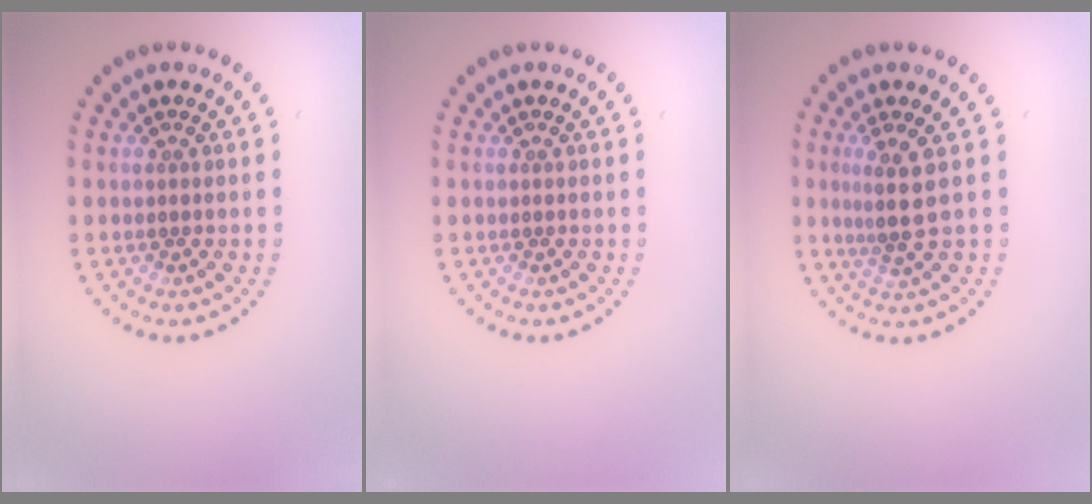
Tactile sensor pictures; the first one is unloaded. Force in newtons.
{"total": 0.0}
{"total": 2.8, "press": 2.1, "slide": 1.8}